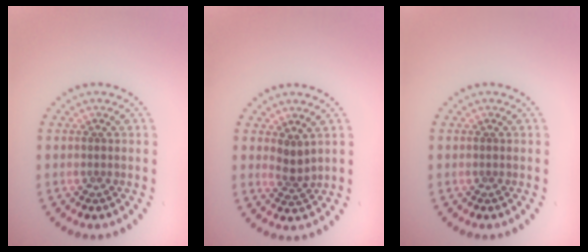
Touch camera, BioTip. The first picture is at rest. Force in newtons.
{"total": 1.9, "press": 1.4, "slide": 1.4}
{"total": 0.0}